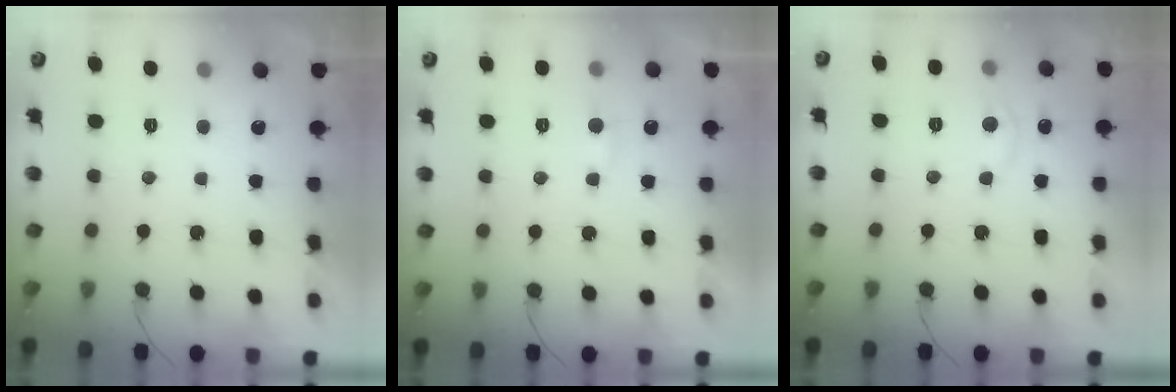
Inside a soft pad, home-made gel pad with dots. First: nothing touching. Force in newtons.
{"total": 3.4, "press": 3.3, "slide": 0.4}
{"total": 6.1, "press": 6.1, "slide": 0.8}